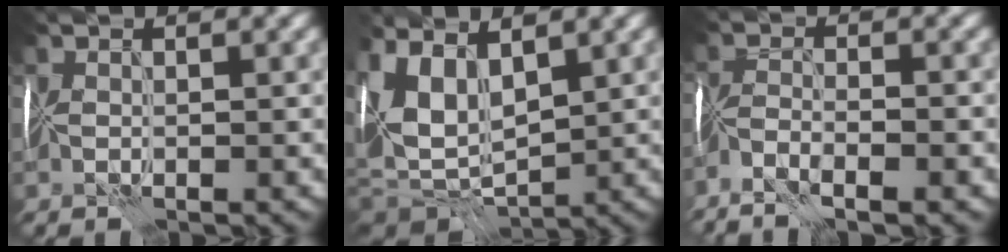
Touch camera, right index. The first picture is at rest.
{"total": 8.9, "force": [1.3, 5.4, 7.0], "torque": [-0.148, -0.010, 0.029]}
{"total": 4.7, "force": [-3.3, 1.2, 3.2], "torque": [-0.064, 0.000, -0.067]}